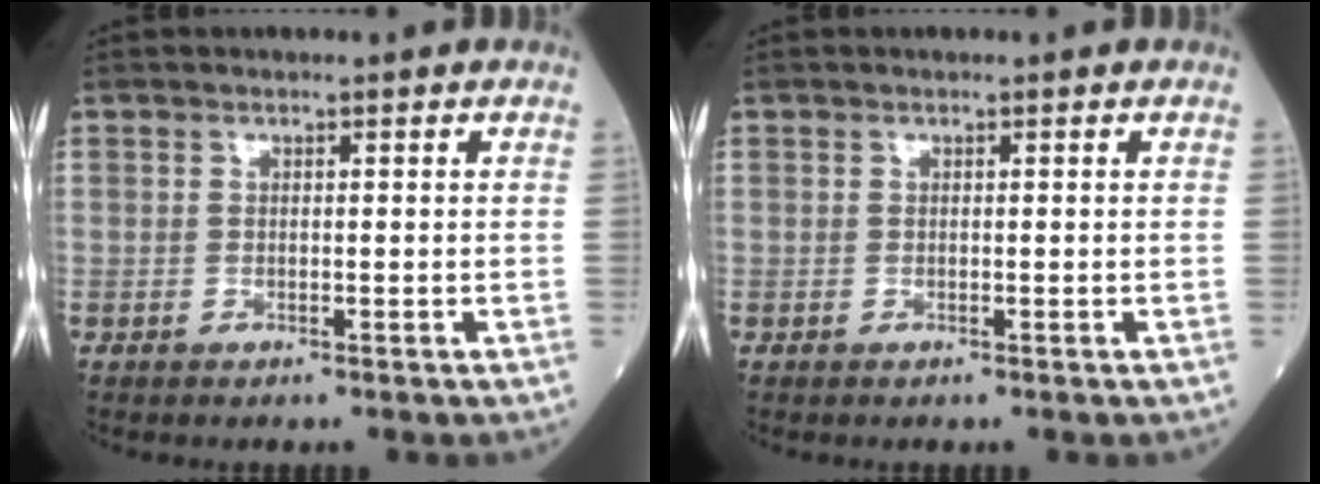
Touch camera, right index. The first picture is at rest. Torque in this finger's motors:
{"motor_torque": [0.01, 0.00, 0.00, 0.00]}